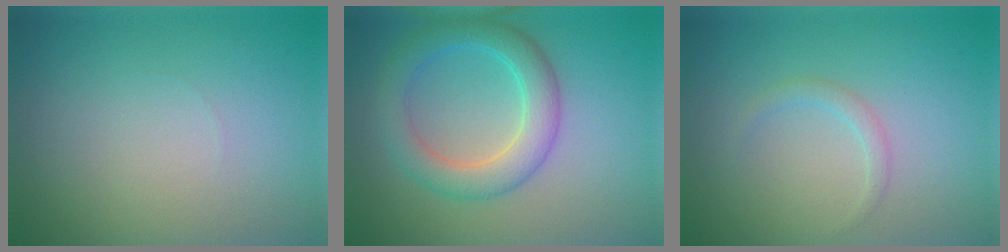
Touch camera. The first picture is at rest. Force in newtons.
{"total": 4.7, "press": 4.7, "slide": 0.1}
{"total": 1.1, "press": 1.1, "slide": 0.1}